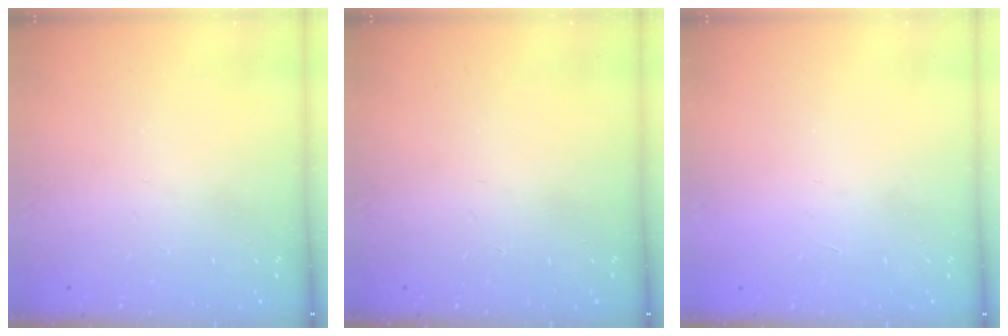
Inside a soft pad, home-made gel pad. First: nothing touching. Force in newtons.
{"total": 0.0}
{"total": 1.5, "press": 1.5, "slide": 0.1}